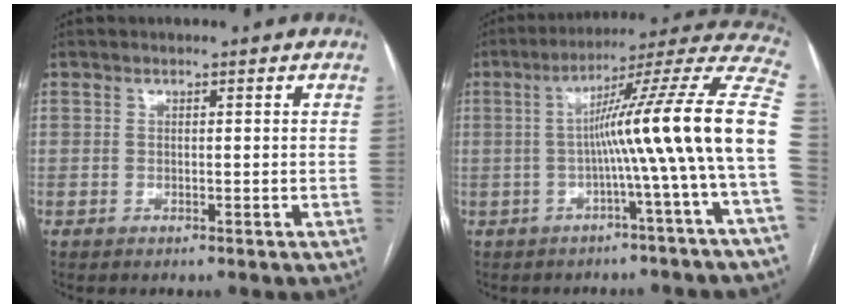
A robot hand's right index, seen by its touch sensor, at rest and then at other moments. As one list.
[{"total": 17.6, "force": [-2.0, -2.7, 17.2], "torque": [-0.229, 0.030, -0.044]}]